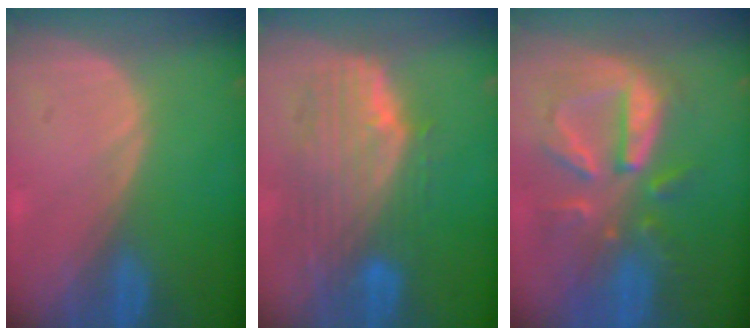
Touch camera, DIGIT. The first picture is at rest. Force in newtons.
{"total": 9.9, "press": 8.8, "slide": 4.5}
{"total": 10.3, "press": 9.2, "slide": 4.6}